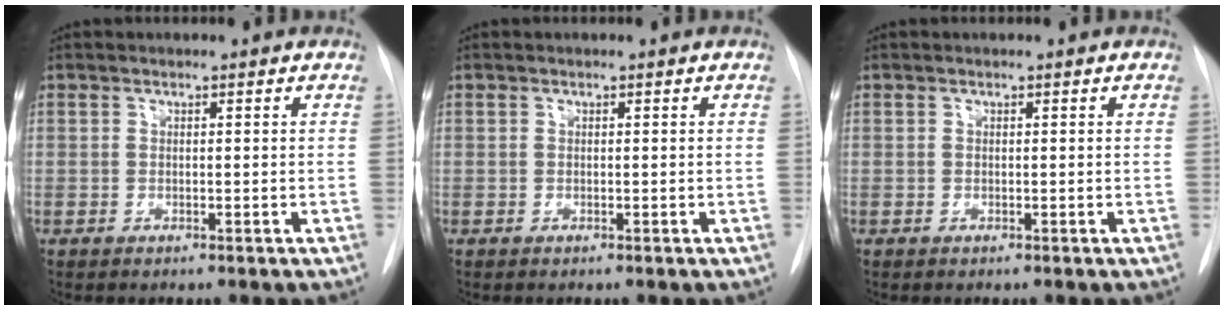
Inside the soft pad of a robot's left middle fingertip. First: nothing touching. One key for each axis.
{"total": 0.0}
{"total": 0.0}